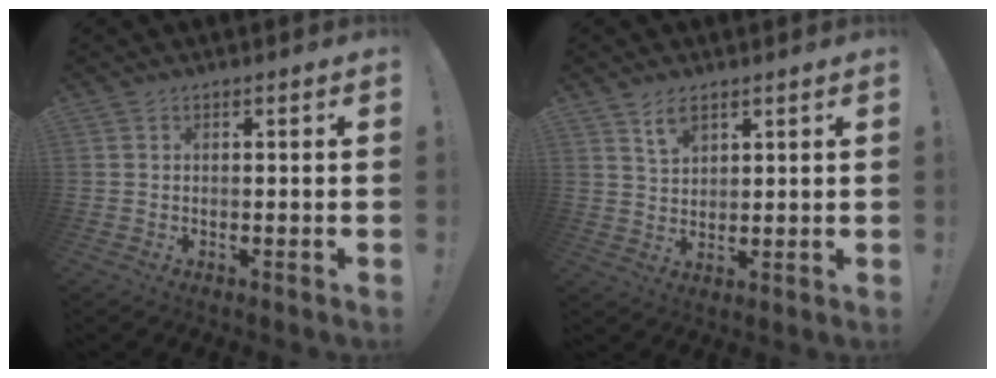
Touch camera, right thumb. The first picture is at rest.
{"total": 5.5, "force": [3.8, 2.7, 2.8], "torque": [-0.041, -0.019, 0.070]}